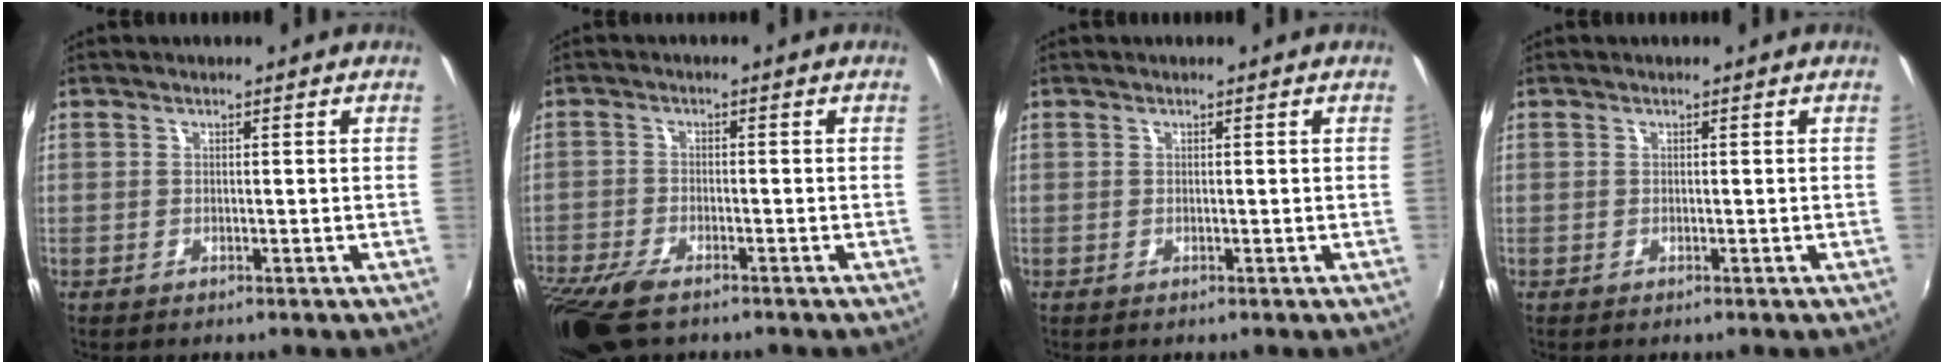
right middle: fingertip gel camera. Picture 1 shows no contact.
{"total": 10.8, "force": [-7.8, 3.7, 6.4], "torque": [-0.160, -0.044, -0.148]}
{"total": 0.0}
{"total": 0.0}